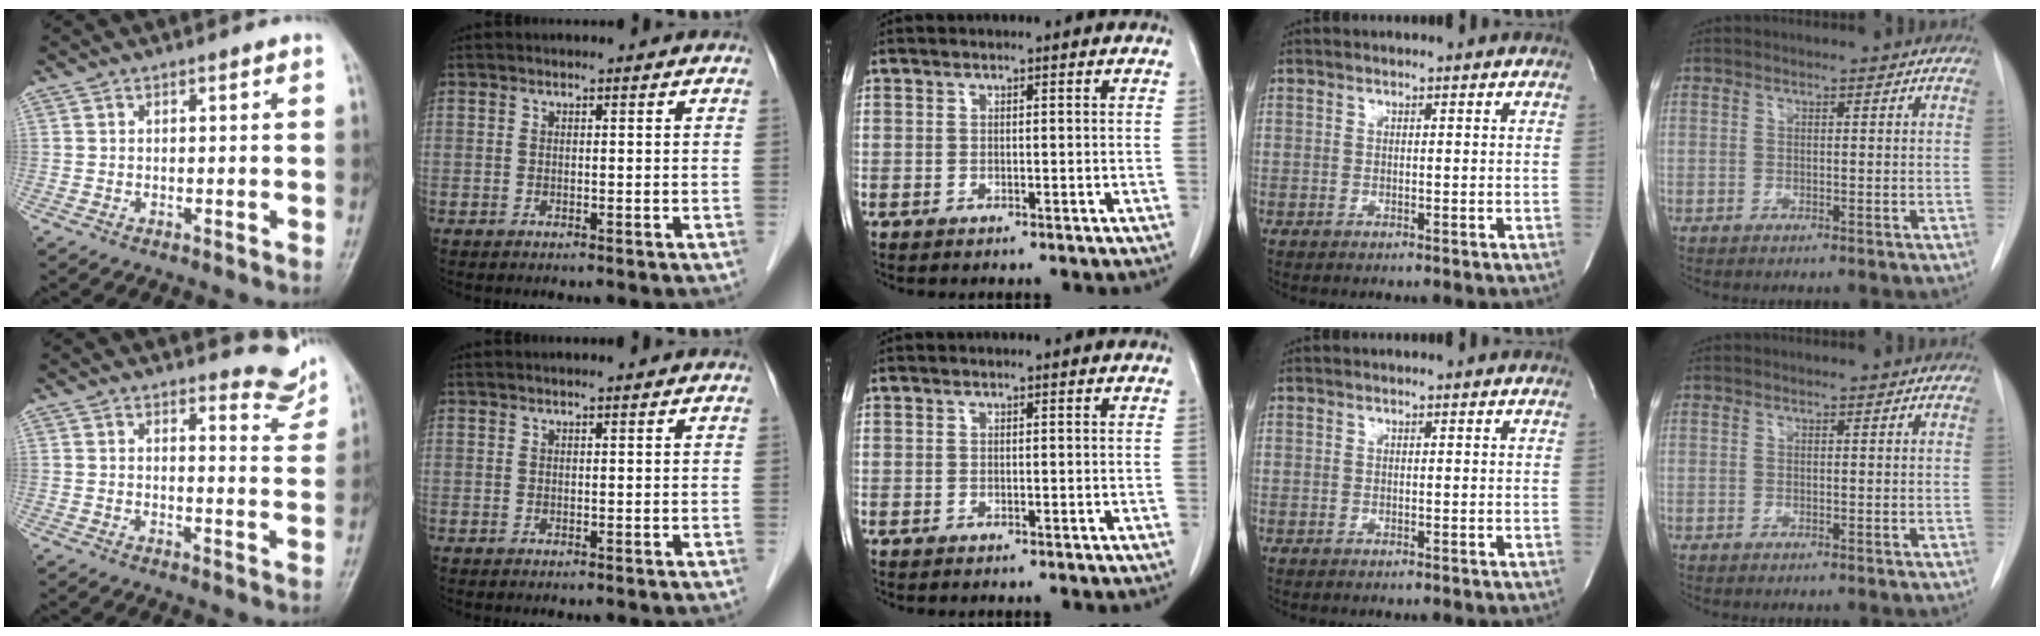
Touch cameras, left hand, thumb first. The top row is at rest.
{"thumb": {"total": 5.6, "force": [5.4, 1.4, 0.6], "torque": [0.015, -0.054, 0.056]}, "index": {"total": 3.4, "force": [2.9, 0.0, 1.8], "torque": [-0.023, 0.031, 0.047]}}